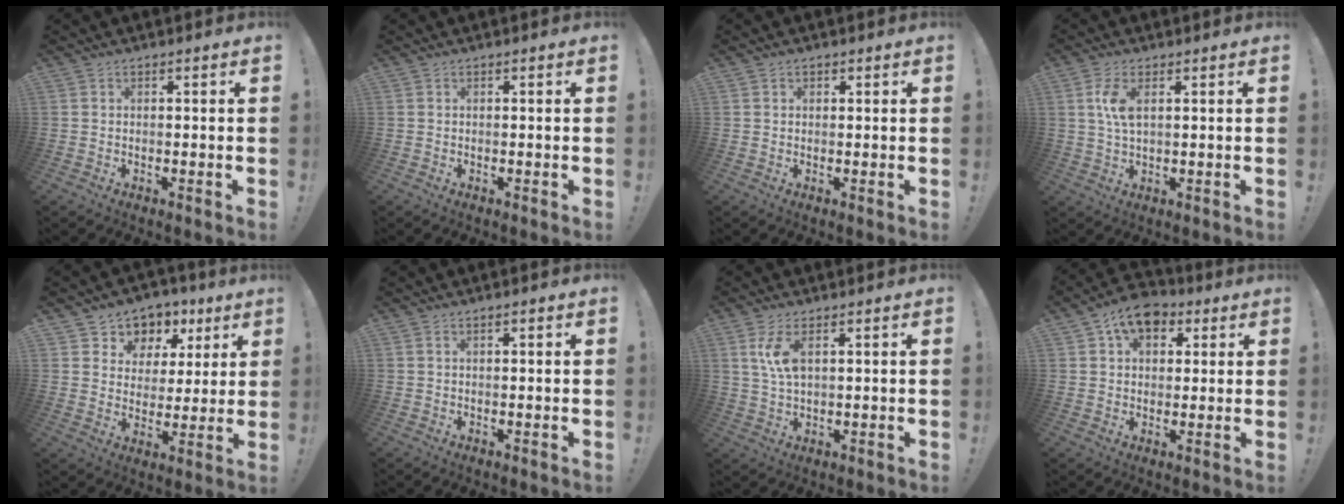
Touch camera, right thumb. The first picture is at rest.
{"total": 0.0}
{"total": 0.8, "force": [0.5, 0.6, 0.1], "torque": [0.002, -0.001, 0.009]}
{"total": 6.0, "force": [1.8, 2.4, 5.1], "torque": [-0.101, -0.007, 0.025]}
{"total": 7.5, "force": [3.5, 6.4, 1.7], "torque": [-0.024, -0.033, 0.072]}
{"total": 1.0, "force": [0.5, 0.0, 0.9], "torque": [-0.017, 0.000, 0.007]}
{"total": 6.6, "force": [2.4, 2.6, 5.6], "torque": [-0.108, -0.014, 0.037]}
{"total": 9.8, "force": [4.5, 6.7, 5.5], "torque": [-0.085, -0.007, 0.086]}